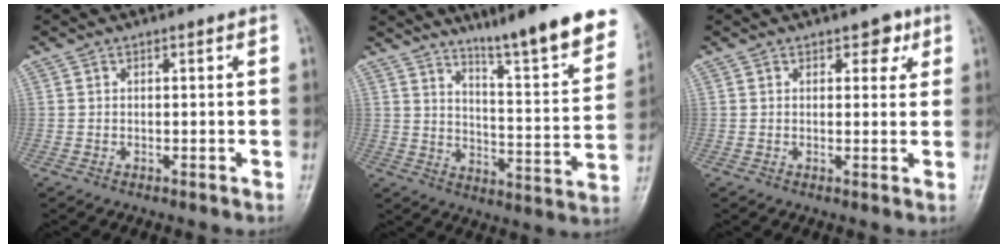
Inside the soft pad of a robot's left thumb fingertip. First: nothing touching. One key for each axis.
{"total": 18.5, "fx": 14.0, "fy": 1.8, "fz": 12.0, "tx": -0.137, "ty": -0.084, "tz": 0.202}
{"total": 3.2, "fx": 1.7, "fy": 2.0, "fz": 1.7, "tx": 0.000, "ty": -0.006, "tz": 0.019}